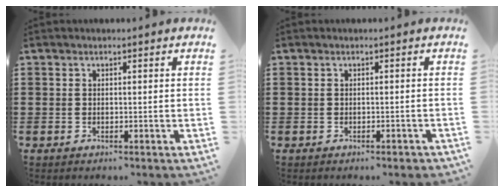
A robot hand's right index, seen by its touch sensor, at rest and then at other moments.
{"total": 0.6, "force": [-0.5, 0.1, 0.3], "torque": [-0.009, -0.005, -0.009]}